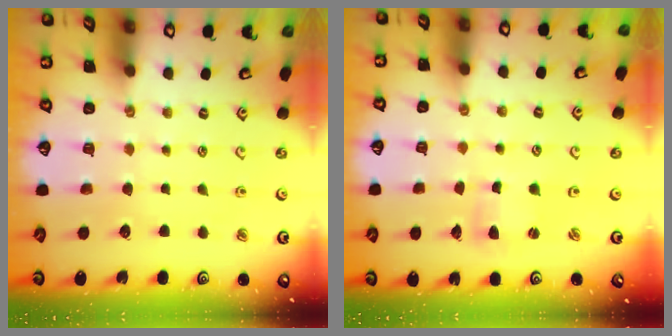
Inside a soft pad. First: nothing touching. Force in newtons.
{"total": 1.3, "press": 1.3, "slide": 0.1}